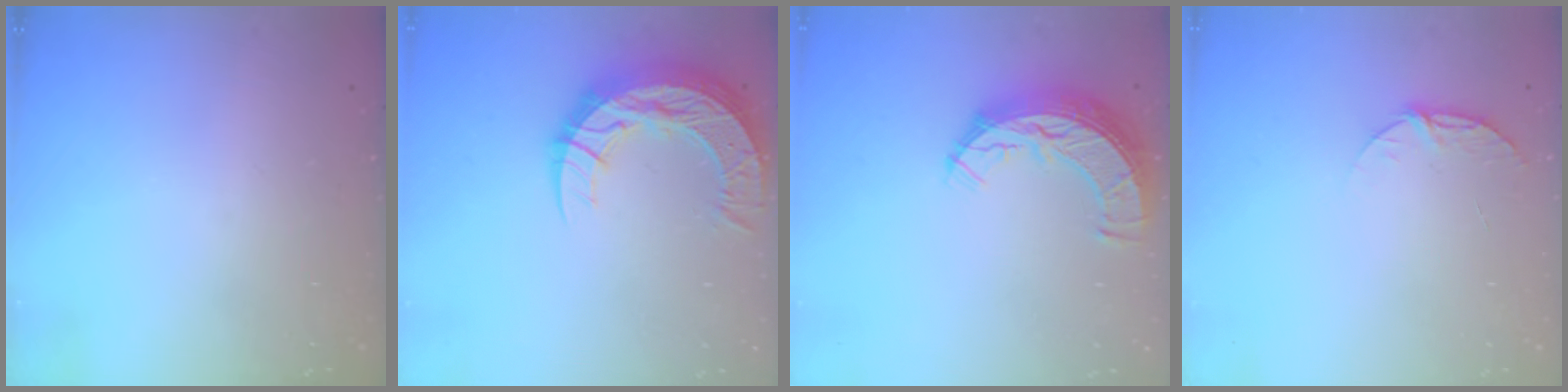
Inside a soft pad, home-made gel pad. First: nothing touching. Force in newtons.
{"total": 15.4, "press": 15.3, "slide": 1.1}
{"total": 9.6, "press": 9.6, "slide": 0.8}
{"total": 5.6, "press": 5.6, "slide": 0.6}